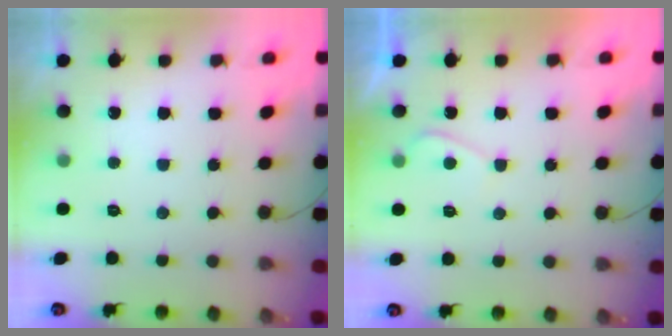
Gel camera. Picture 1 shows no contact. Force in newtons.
{"total": 0.7, "press": 0.4, "slide": 0.5}